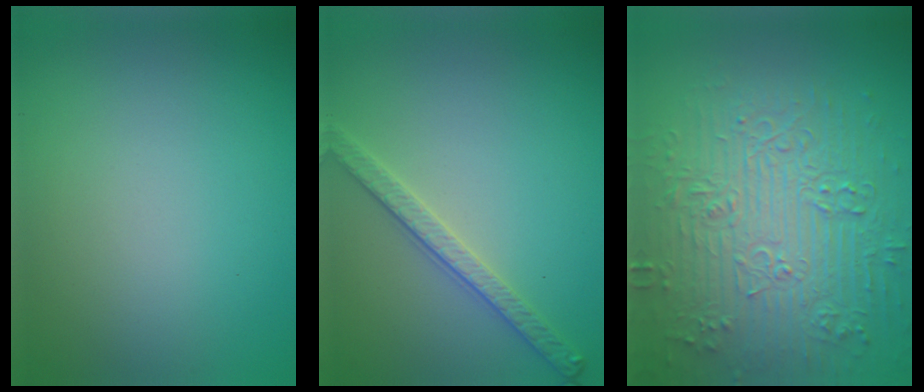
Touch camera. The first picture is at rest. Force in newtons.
{"total": 2.8, "press": 2.7, "slide": 0.8}
{"total": 9.1, "press": 6.7, "slide": 6.1}